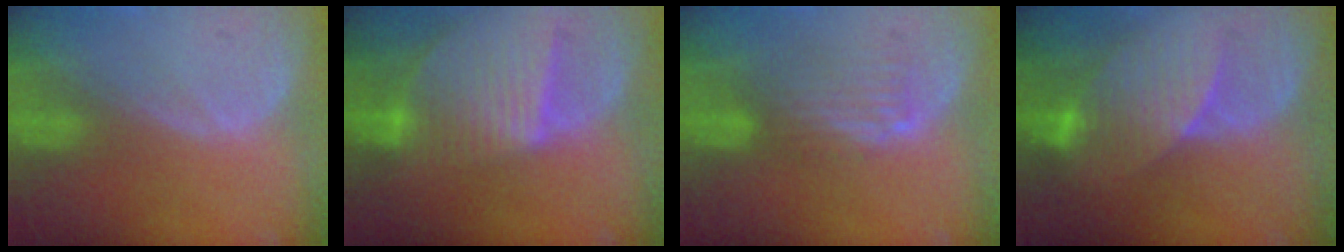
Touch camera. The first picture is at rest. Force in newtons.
{"total": 9.5, "press": 8.2, "slide": 4.8}
{"total": 4.8, "press": 4.2, "slide": 2.5}
{"total": 8.2, "press": 7.7, "slide": 2.7}